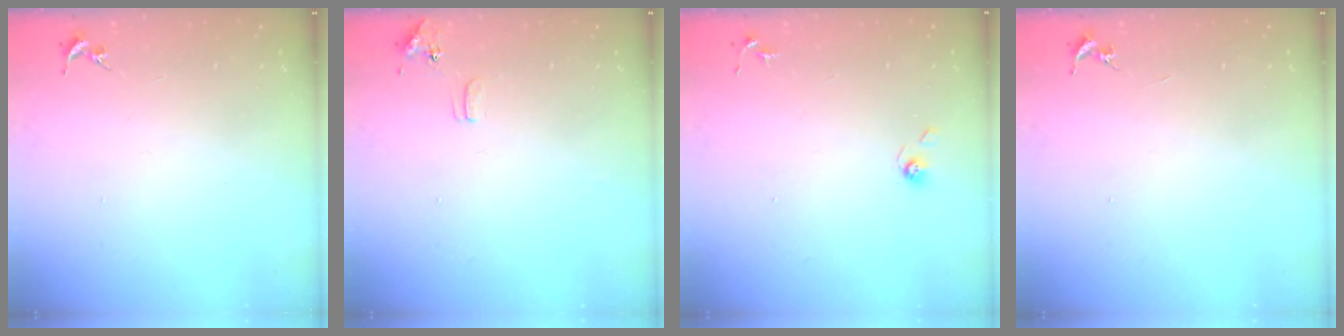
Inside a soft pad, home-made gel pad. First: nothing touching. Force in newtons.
{"total": 6.9, "press": 6.9, "slide": 0.8}
{"total": 4.3, "press": 3.8, "slide": 2.0}
{"total": 0.0}